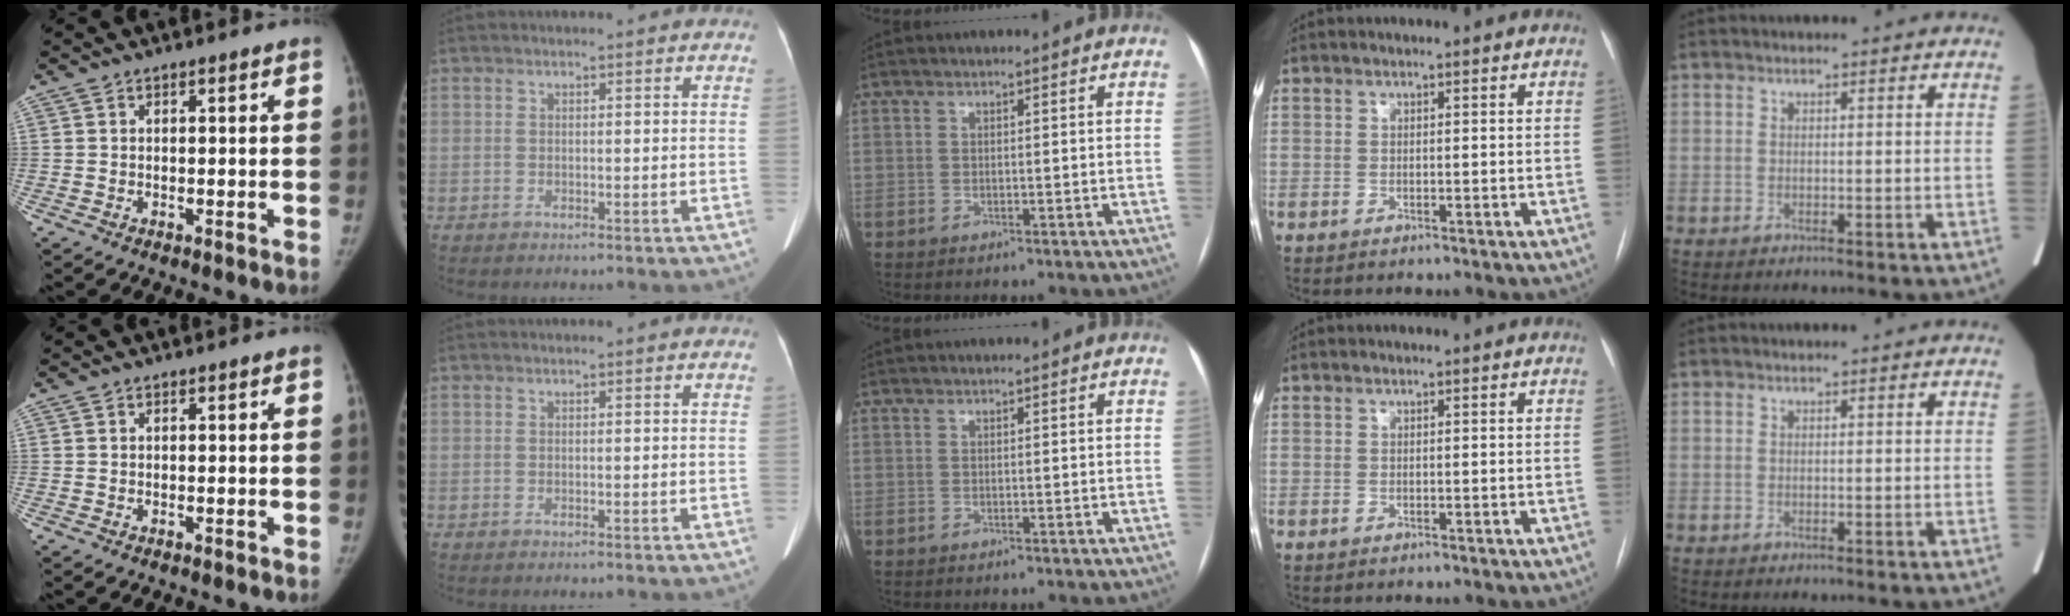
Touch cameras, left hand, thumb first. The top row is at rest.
{}